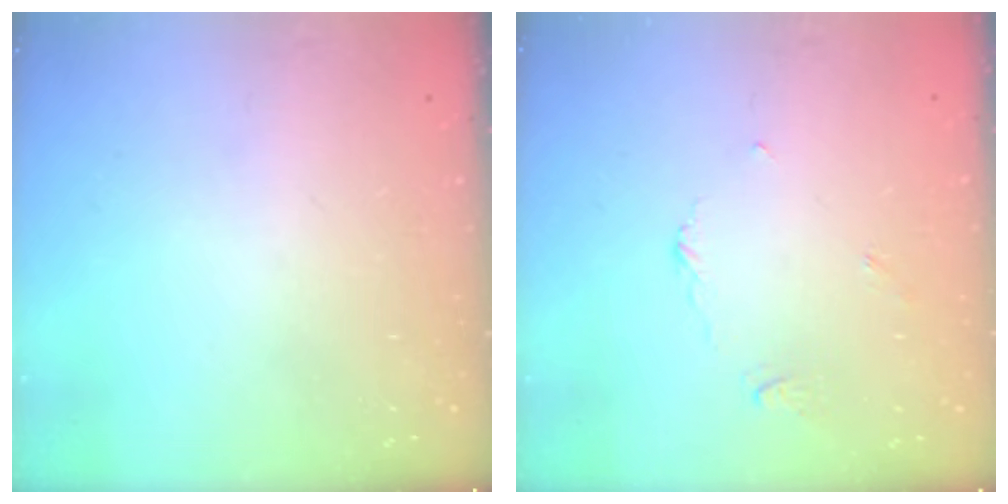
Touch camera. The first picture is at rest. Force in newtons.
{"total": 2.9, "press": 2.9, "slide": 0.3}